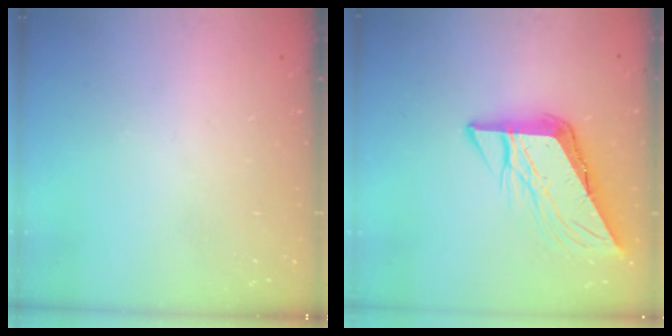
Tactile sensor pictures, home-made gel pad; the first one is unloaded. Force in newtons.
{"total": 9.0, "press": 8.9, "slide": 1.0}